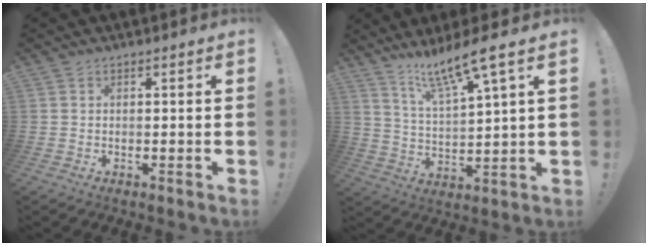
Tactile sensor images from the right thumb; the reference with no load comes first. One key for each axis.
{"total": 11.9, "fx": 9.2, "fy": 0.7, "fz": 7.6, "tx": -0.141, "ty": -0.051, "tz": 0.149}